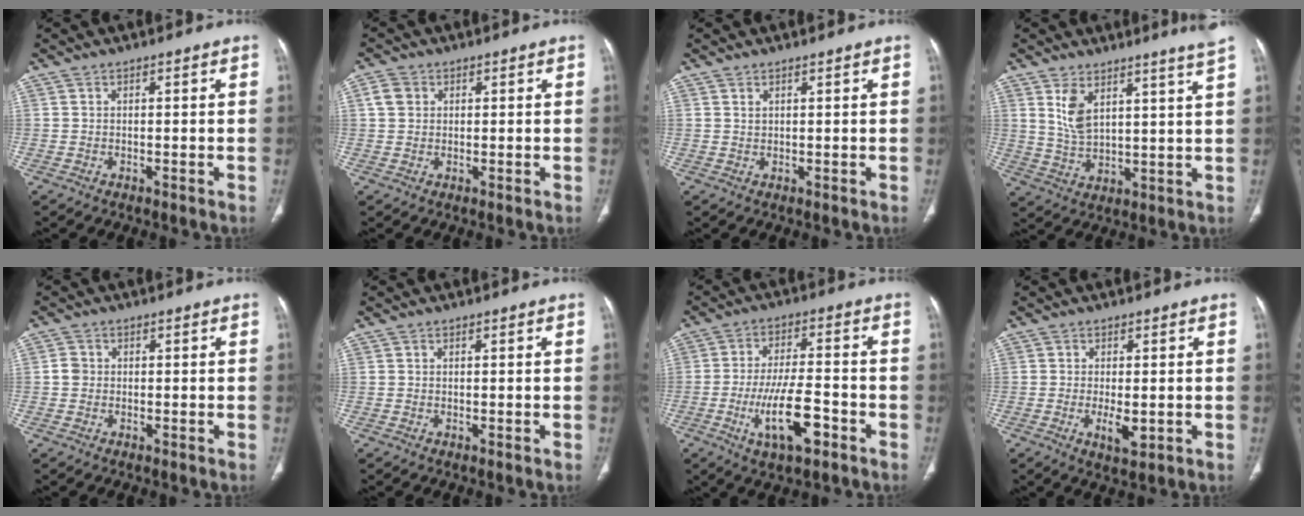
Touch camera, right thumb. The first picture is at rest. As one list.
[{"total": 3.2, "force": [0.9, 2.7, 1.4], "torque": [-0.016, 0.003, 0.017]}, {"total": 0.8, "force": [0.7, 0.2, 0.4], "torque": [-0.004, -0.006, 0.013]}, {"total": 9.4, "force": [6.2, 1.7, 6.9], "torque": [-0.109, -0.045, 0.111]}, {"total": 2.0, "force": [-0.1, 1.9, 0.8], "torque": [-0.005, 0.007, -0.002]}, {"total": 0.0}, {"total": 11.8, "force": [-4.8, 4.2, 10.0], "torque": [-0.182, 0.020, -0.080]}, {"total": 4.4, "force": [-0.9, 1.9, 3.9], "torque": [-0.064, -0.008, -0.011]}]